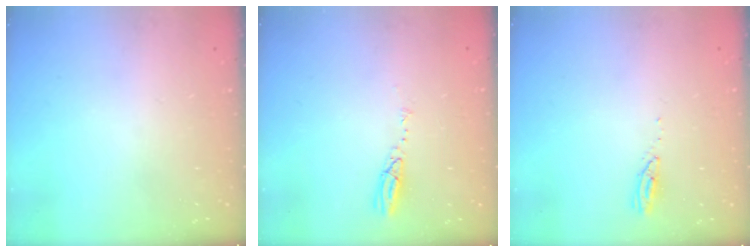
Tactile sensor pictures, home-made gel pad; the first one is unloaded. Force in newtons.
{"total": 3.7, "press": 3.7, "slide": 0.1}
{"total": 3.0, "press": 2.9, "slide": 0.4}